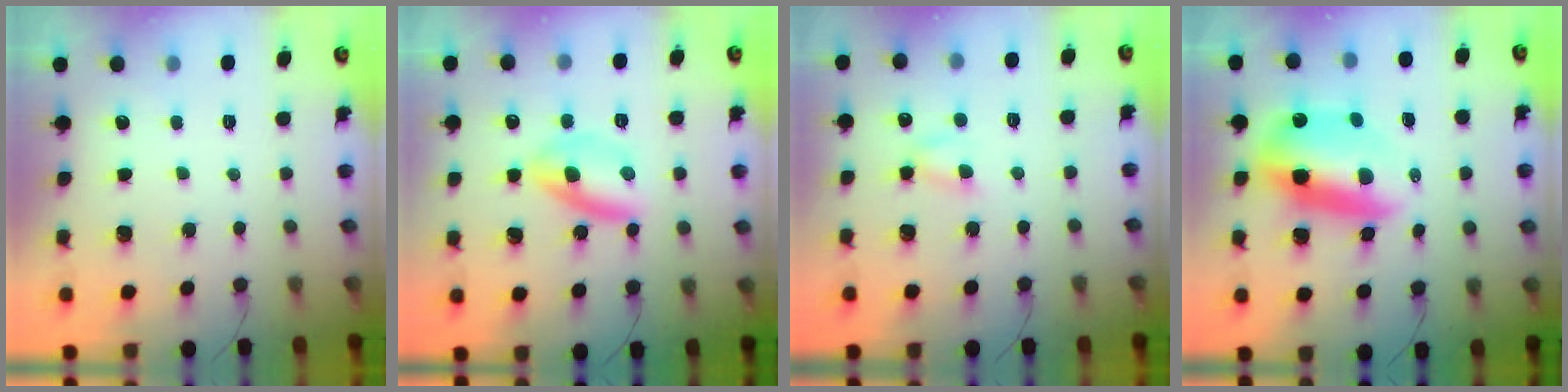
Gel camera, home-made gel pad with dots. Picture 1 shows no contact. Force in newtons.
{"total": 7.1, "press": 7.0, "slide": 1.3}
{"total": 3.8, "press": 3.6, "slide": 1.3}
{"total": 12.5, "press": 12.1, "slide": 3.5}